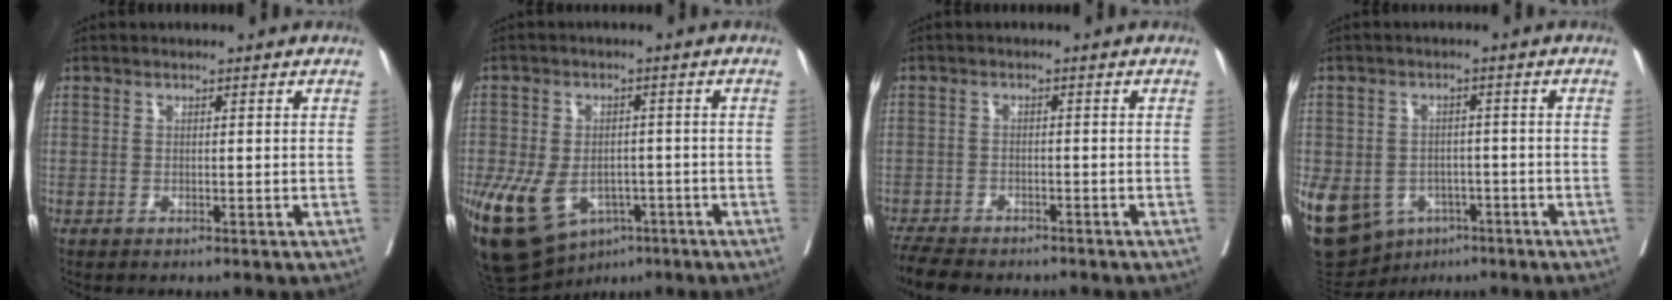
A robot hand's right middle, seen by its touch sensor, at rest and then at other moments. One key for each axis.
{"total": 14.8, "fx": -6.7, "fy": 9.8, "fz": 8.9, "tx": -0.197, "ty": -0.005, "tz": -0.097}
{"total": 8.6, "fx": -7.5, "fy": 2.5, "fz": 3.5, "tx": -0.064, "ty": -0.012, "tz": -0.117}
{"total": 24.1, "fx": -9.8, "fy": 19.2, "fz": 10.9, "tx": -0.355, "ty": -0.013, "tz": -0.136}